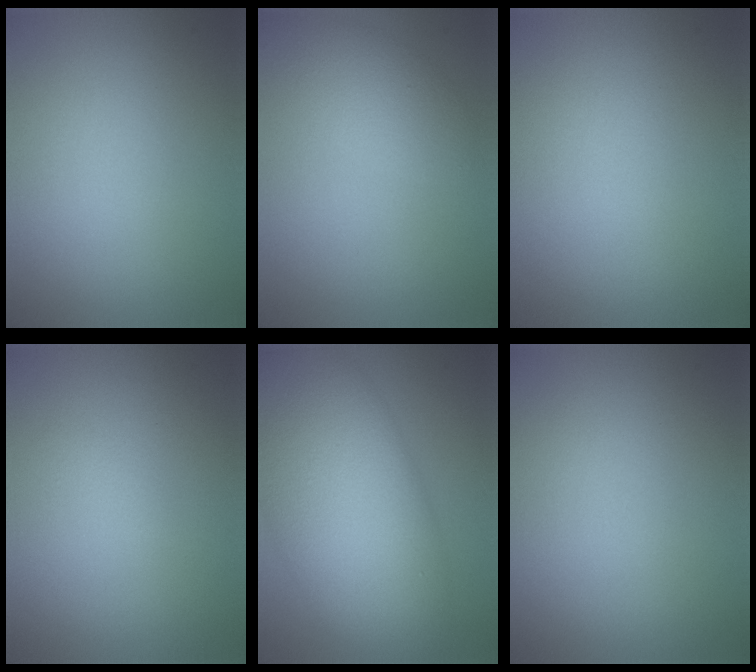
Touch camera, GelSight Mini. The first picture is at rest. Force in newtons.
{"total": 2.8, "press": 2.8, "slide": 0.1}
{"total": 0.0}
{"total": 0.5, "press": 0.5, "slide": 0.0}
{"total": 12.6, "press": 12.6, "slide": 0.4}
{"total": 0.0}